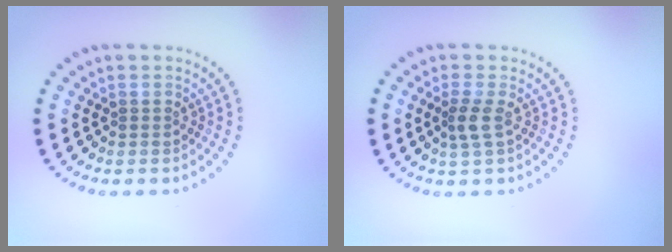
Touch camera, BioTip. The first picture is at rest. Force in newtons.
{"total": 1.8, "press": 1.4, "slide": 1.1}